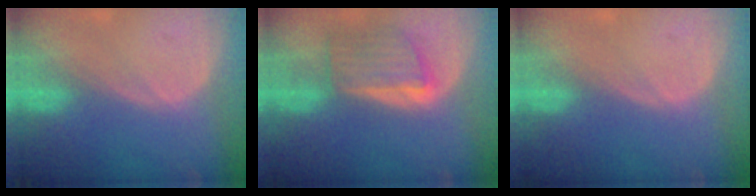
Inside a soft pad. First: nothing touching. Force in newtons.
{"total": 6.0, "press": 6.0, "slide": 0.7}
{"total": 0.5, "press": 0.1, "slide": 0.5}